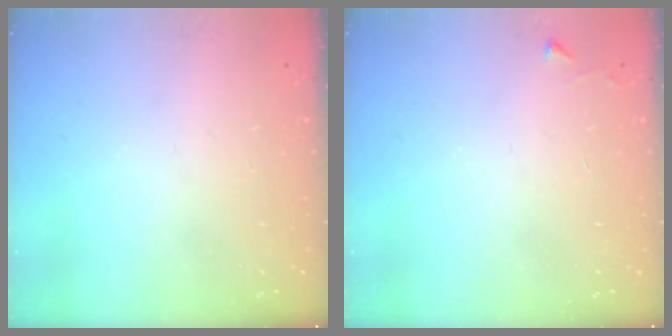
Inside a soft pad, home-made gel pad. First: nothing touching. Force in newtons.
{"total": 2.3, "press": 2.3, "slide": 0.4}